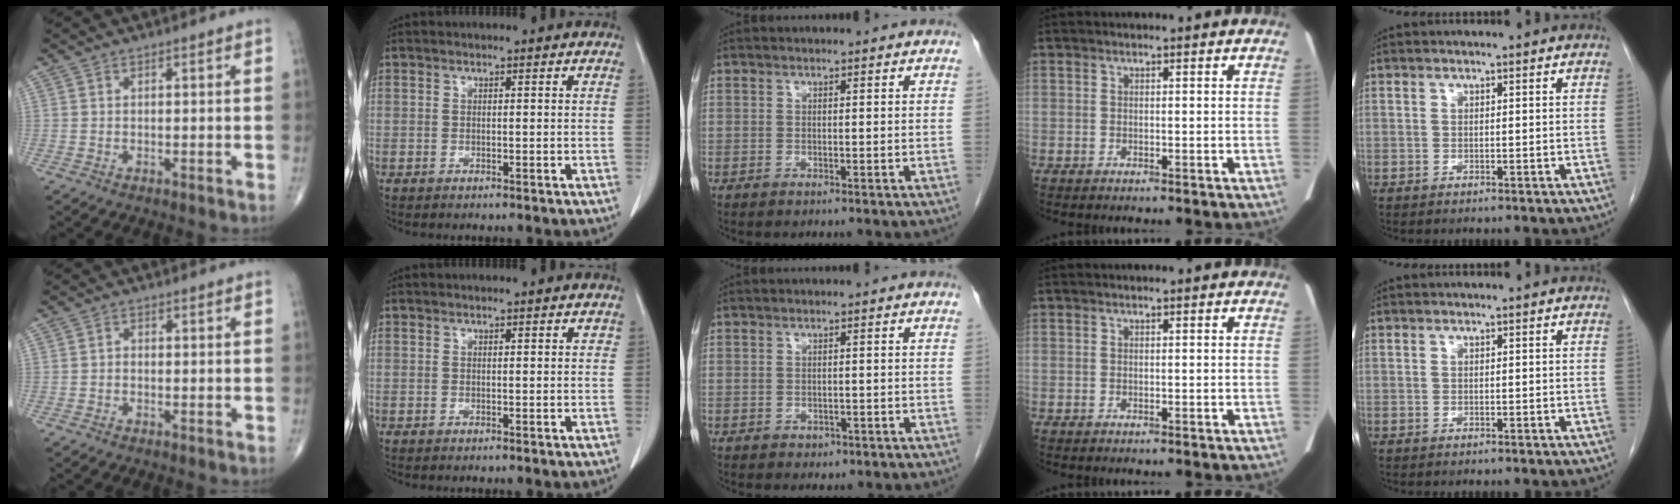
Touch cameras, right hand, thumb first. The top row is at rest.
{"thumb": {"total": 1.0, "force": [-0.3, 0.8, 0.6], "torque": [-0.004, 0.004, -0.008]}, "index": {"total": 0.5, "force": [0.3, 0.3, 0.4], "torque": [-0.002, 0.001, 0.001]}, "middle": {"total": 1.3, "force": [-0.6, 1.0, 0.5], "torque": [-0.011, 0.002, -0.001]}}